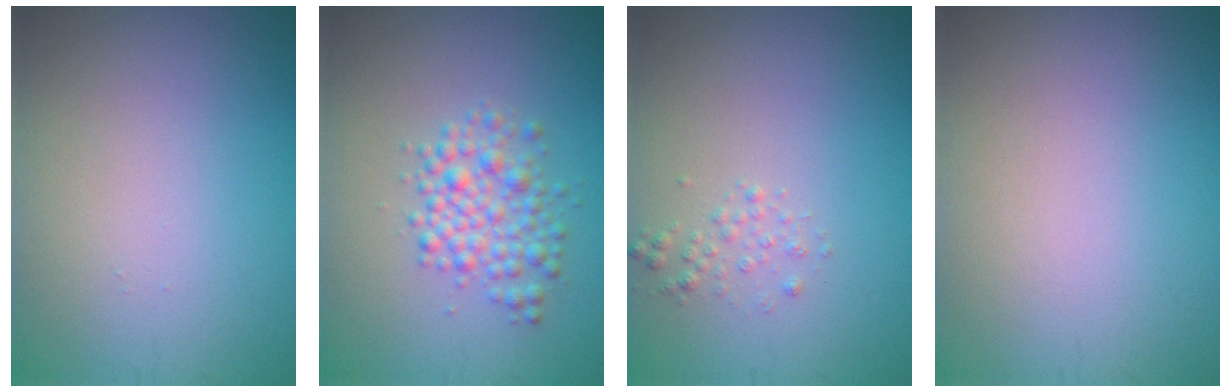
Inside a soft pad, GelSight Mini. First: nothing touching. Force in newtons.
{"total": 3.2, "press": 3.2, "slide": 0.1}
{"total": 0.9, "press": 0.9, "slide": 0.1}
{"total": 0.0}